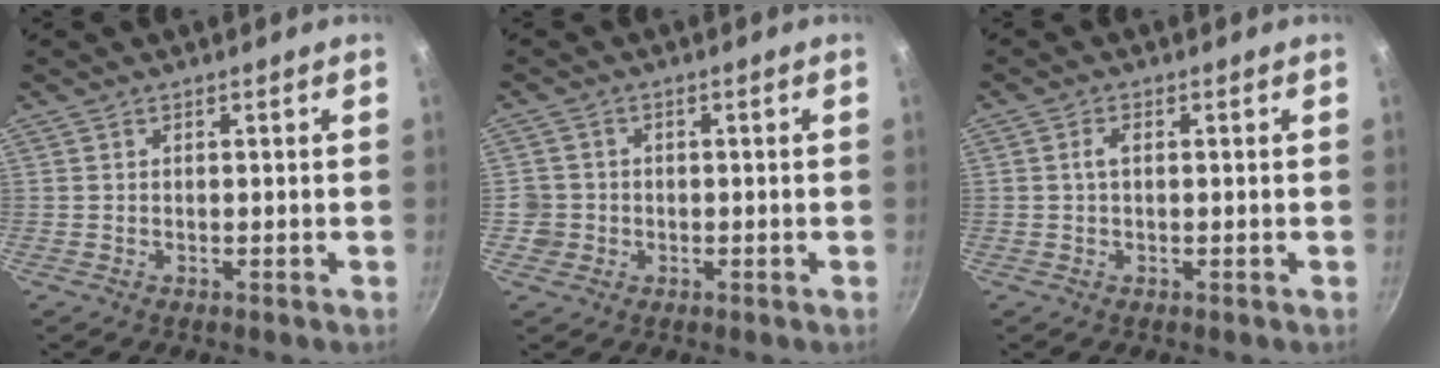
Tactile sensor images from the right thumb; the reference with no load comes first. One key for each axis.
{"total": 3.3, "fx": -0.6, "fy": 3.2, "fz": 0.6, "tx": 0.006, "ty": 0.016, "tz": -0.009}
{"total": 1.7, "fx": 0.1, "fy": 0.9, "fz": 1.5, "tx": -0.032, "ty": 0.006, "tz": 0.001}